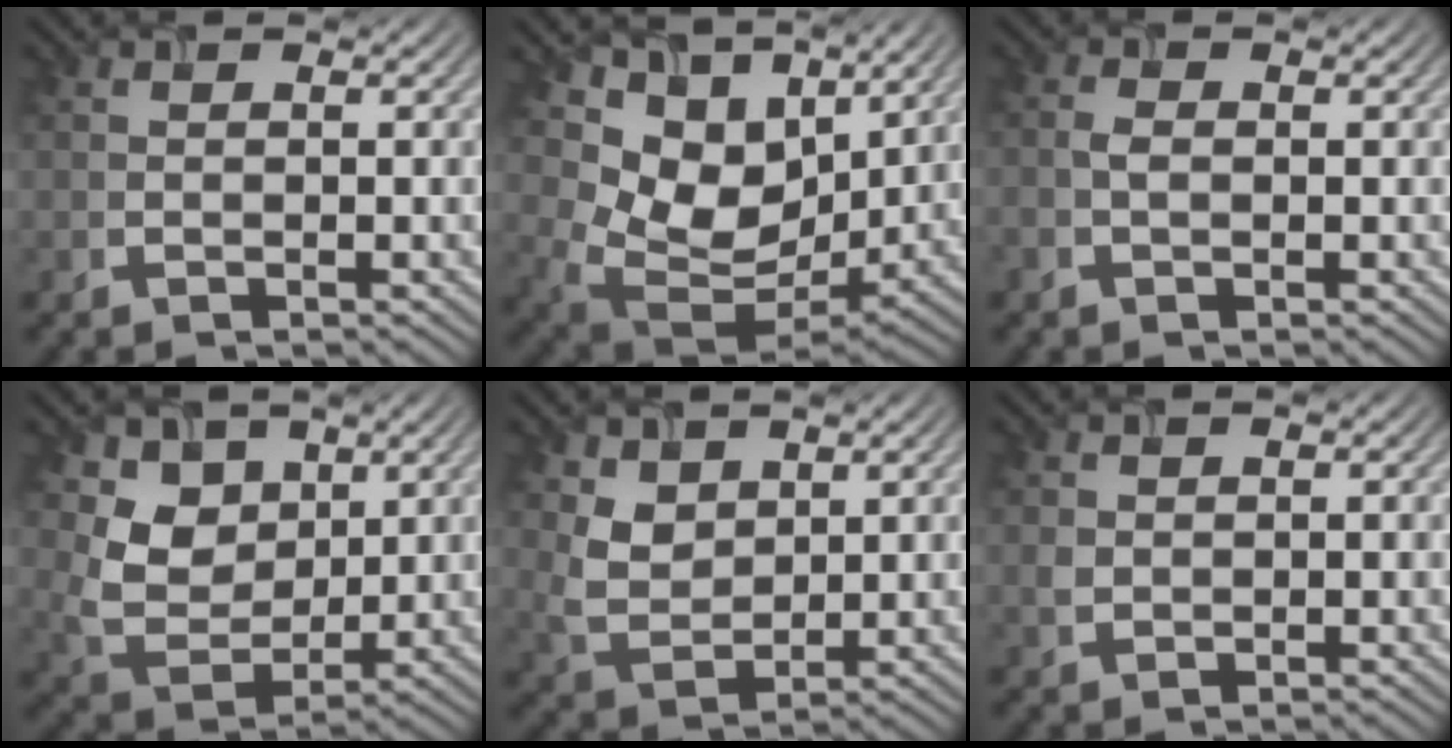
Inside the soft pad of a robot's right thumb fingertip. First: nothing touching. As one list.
[{"total": 12.6, "force": [4.6, 9.0, 7.6], "torque": [-0.171, -0.002, 0.090]}, {"total": 1.1, "force": [-0.3, 0.6, 0.9], "torque": [-0.019, 0.002, -0.008]}, {"total": 7.2, "force": [3.2, 5.4, 3.7], "torque": [-0.089, -0.017, 0.052]}, {"total": 4.7, "force": [2.6, 3.2, 2.4], "torque": [-0.064, -0.012, 0.057]}, {"total": 1.0, "force": [0.3, 0.9, 0.4], "torque": [-0.009, -0.003, 0.009]}]